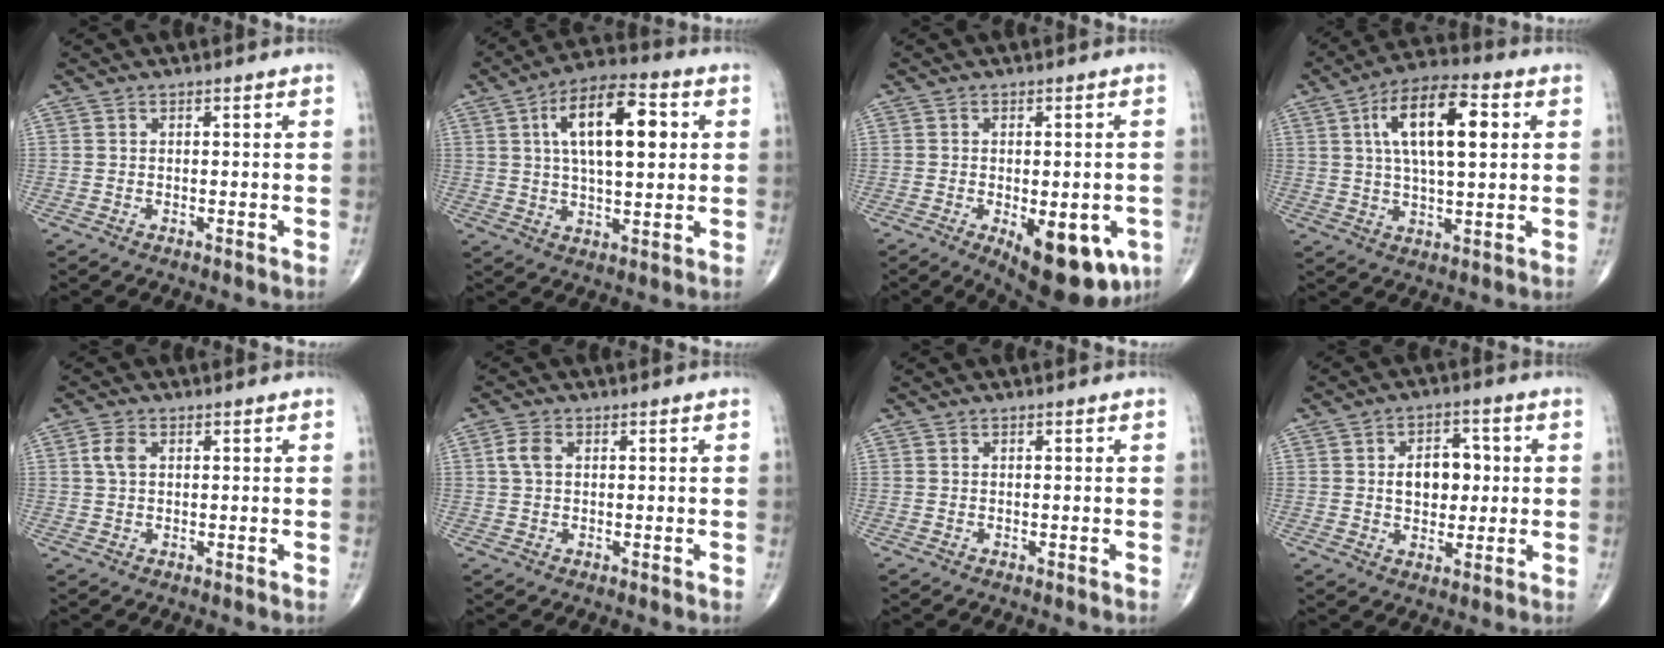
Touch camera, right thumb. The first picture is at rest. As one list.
[{"total": 15.6, "force": [3.9, 6.7, 13.5], "torque": [-0.212, 0.007, 0.059]}, {"total": 14.6, "force": [-5.4, 6.4, 12.0], "torque": [-0.122, -0.005, -0.056]}, {"total": 14.9, "force": [3.9, 5.9, 13.0], "torque": [-0.217, 0.008, 0.061]}, {"total": 3.0, "force": [0.8, 1.8, 2.2], "torque": [-0.049, 0.006, 0.013]}, {"total": 3.0, "force": [0.7, 1.9, 2.2], "torque": [-0.053, 0.007, 0.011]}, {"total": 0.0}, {"total": 8.3, "force": [0.8, 5.6, 6.1], "torque": [-0.060, 0.007, 0.012]}]